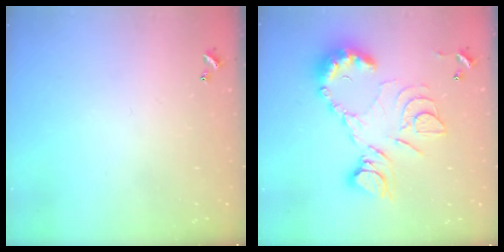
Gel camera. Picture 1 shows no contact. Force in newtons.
{"total": 17.0, "press": 17.0, "slide": 1.0}